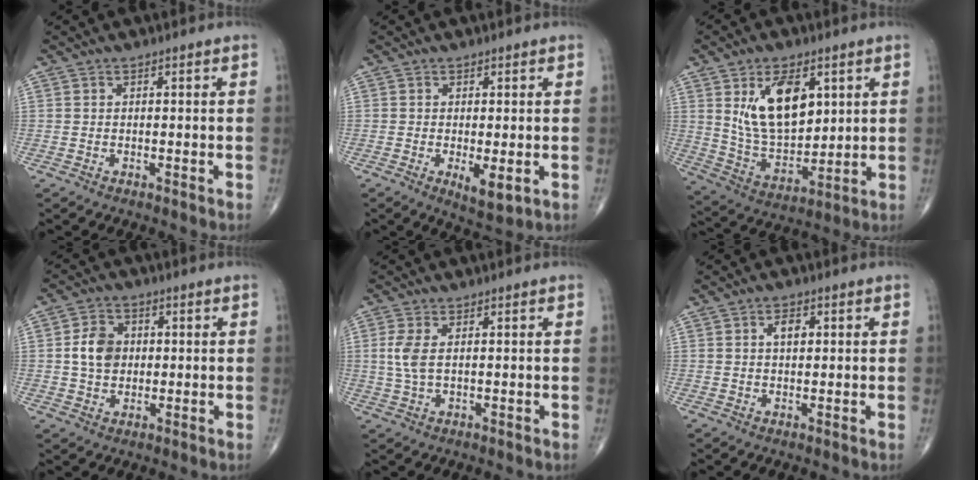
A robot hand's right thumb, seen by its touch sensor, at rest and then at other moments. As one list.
[{"total": 4.5, "force": [-1.0, 1.6, 4.1], "torque": [-0.063, -0.015, -0.012]}, {"total": 14.9, "force": [5.2, 8.2, 11.3], "torque": [-0.173, -0.031, 0.112]}, {"total": 6.7, "force": [0.6, 5.3, 4.1], "torque": [-0.058, 0.003, 0.007]}, {"total": 4.2, "force": [0.8, 2.0, 3.7], "torque": [-0.098, 0.002, 0.021]}, {"total": 3.0, "force": [0.9, 1.7, 2.3], "torque": [-0.033, 0.000, 0.014]}]